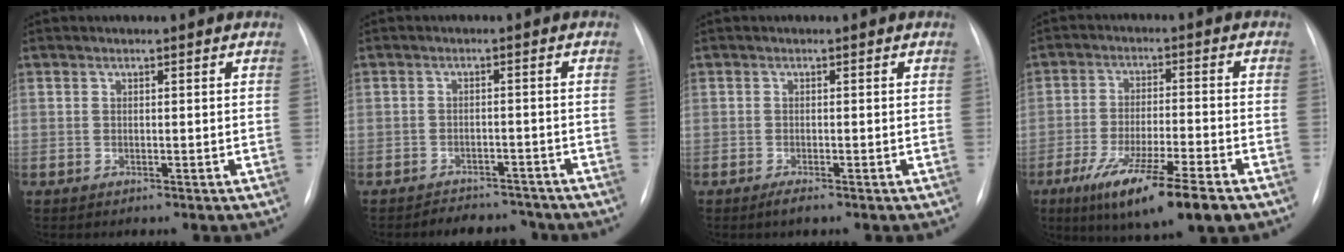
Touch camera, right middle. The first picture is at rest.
{"total": 6.0, "force": [-5.6, 2.2, 0.2], "torque": [0.005, 0.006, -0.073]}
{"total": 1.3, "force": [-1.0, 0.1, 0.9], "torque": [-0.022, -0.004, -0.017]}
{"total": 13.9, "force": [-8.2, 1.5, 11.1], "torque": [-0.181, -0.033, -0.134]}